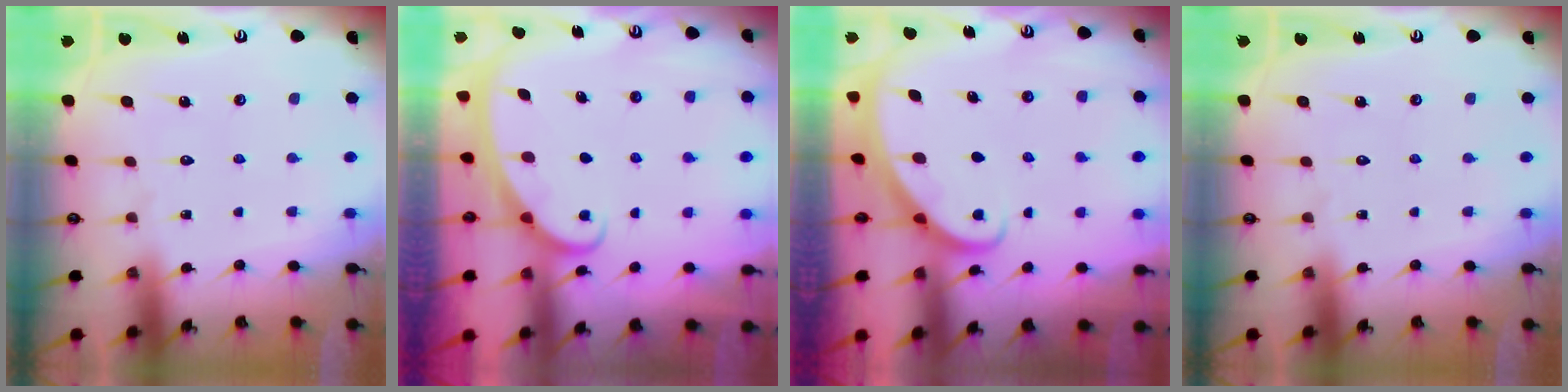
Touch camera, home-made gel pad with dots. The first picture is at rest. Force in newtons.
{"total": 2.2, "press": 2.2, "slide": 0.4}
{"total": 2.6, "press": 2.6, "slide": 0.3}
{"total": 0.0}